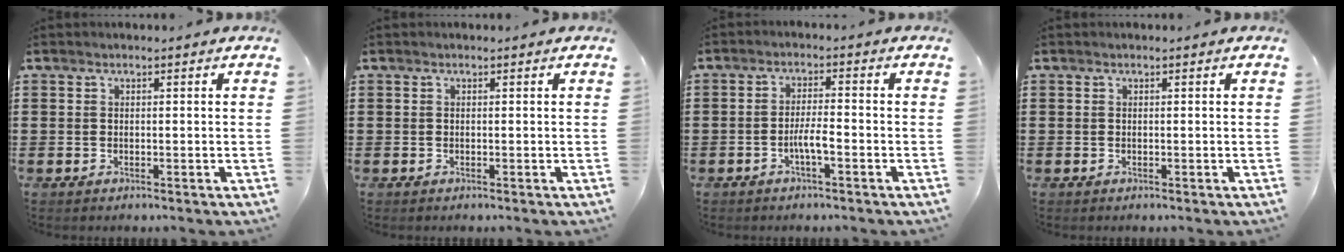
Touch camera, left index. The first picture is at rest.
{"total": 0.0}
{"total": 3.5, "force": [-1.5, 0.6, 3.2], "torque": [-0.063, 0.002, -0.029]}
{"total": 0.0}